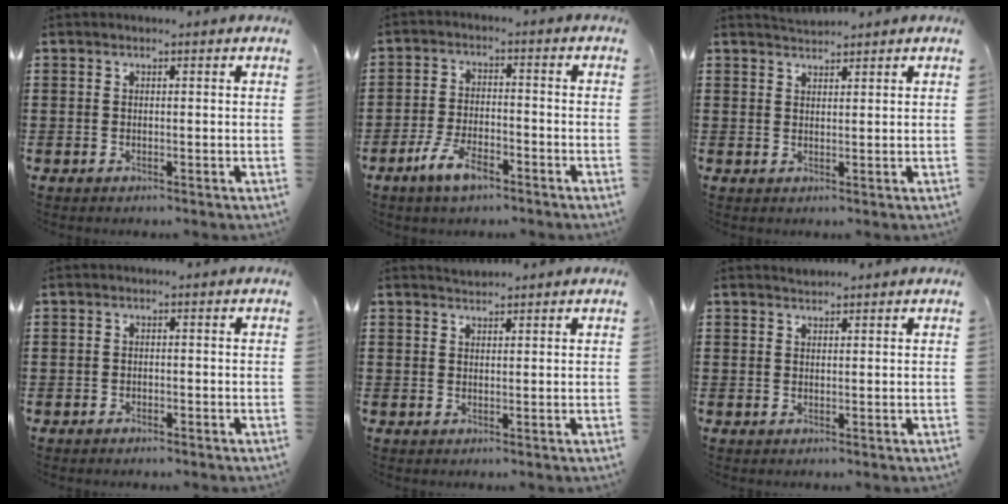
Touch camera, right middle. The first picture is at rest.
{"total": 6.1, "force": [-4.0, 1.8, 4.3], "torque": [-0.093, -0.003, -0.076]}
{"total": 1.8, "force": [1.8, 0.2, -0.1], "torque": [-0.005, 0.002, 0.036]}
{"total": 1.0, "force": [-0.9, -0.1, 0.3], "torque": [-0.007, -0.006, -0.016]}
{"total": 1.2, "force": [1.1, 0.1, -0.2], "torque": [0.001, 0.000, 0.023]}
{"total": 0.9, "force": [0.9, 0.1, -0.2], "torque": [0.002, -0.002, 0.017]}